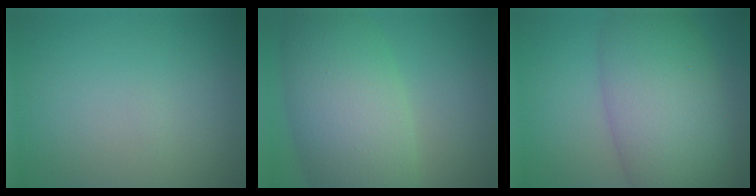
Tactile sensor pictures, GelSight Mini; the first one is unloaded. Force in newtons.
{"total": 9.6, "press": 9.6, "slide": 0.4}
{"total": 10.0, "press": 9.9, "slide": 0.4}